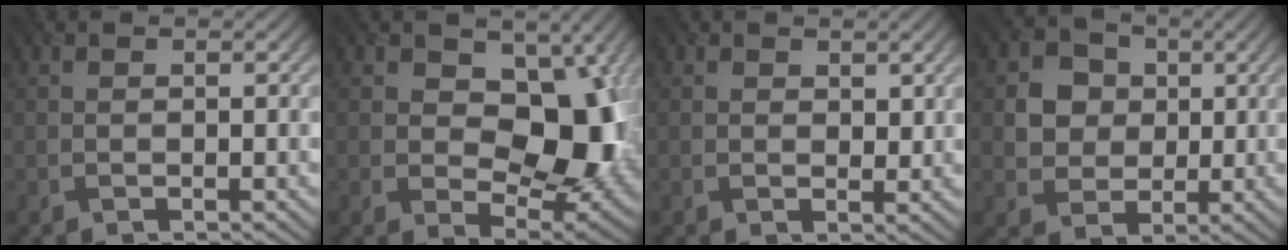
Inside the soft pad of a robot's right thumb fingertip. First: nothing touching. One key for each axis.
{"total": 13.2, "fx": 1.7, "fy": 8.8, "fz": 9.8, "tx": -0.137, "ty": -0.007, "tz": 0.026}
{"total": 1.6, "fx": 1.0, "fy": 1.0, "fz": 0.8, "tx": -0.015, "ty": -0.007, "tz": 0.020}
{"total": 5.7, "fx": 1.0, "fy": 5.1, "fz": 2.4, "tx": -0.066, "ty": 0.003, "tz": 0.004}